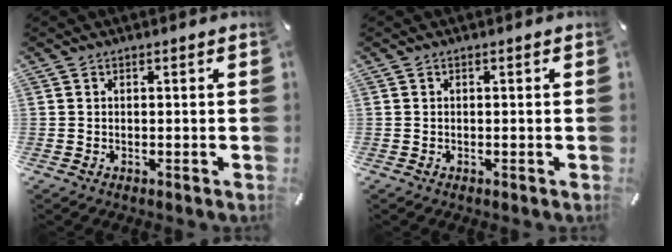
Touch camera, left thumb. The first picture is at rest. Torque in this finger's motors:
{"motor_torque": [-0.07, -0.03, -0.04, 0.02, 0.01]}